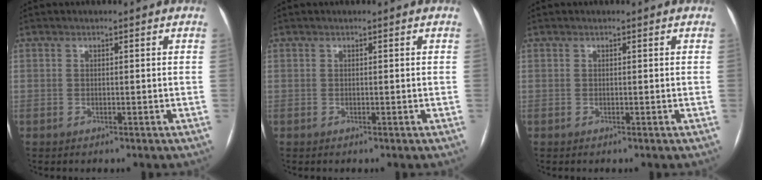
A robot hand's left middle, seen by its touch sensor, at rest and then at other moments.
{"total": 0.0}
{"total": 0.0}